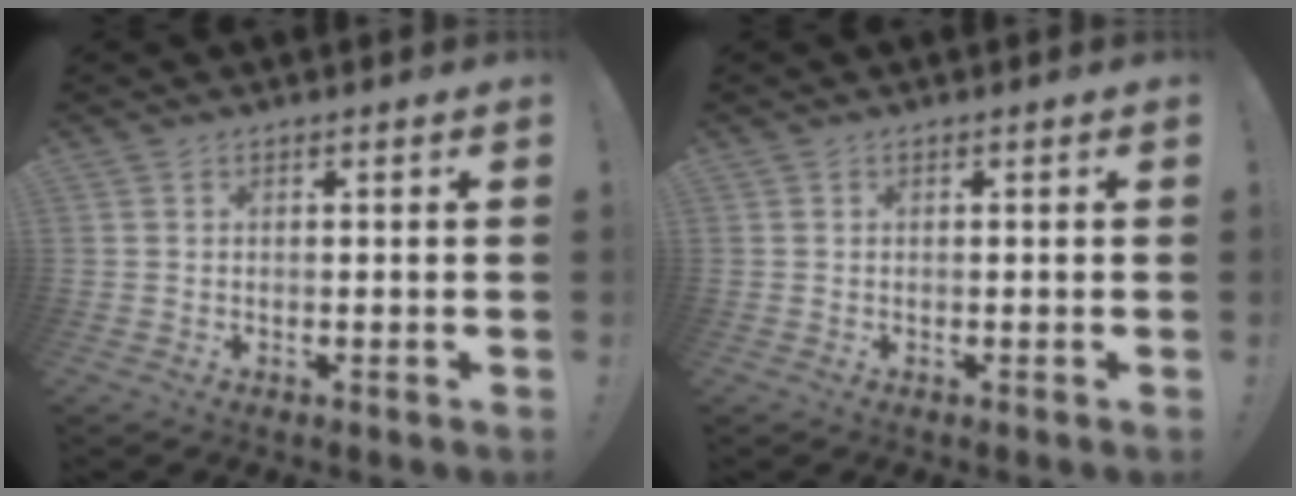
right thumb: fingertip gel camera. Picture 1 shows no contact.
{"total": 0.0}